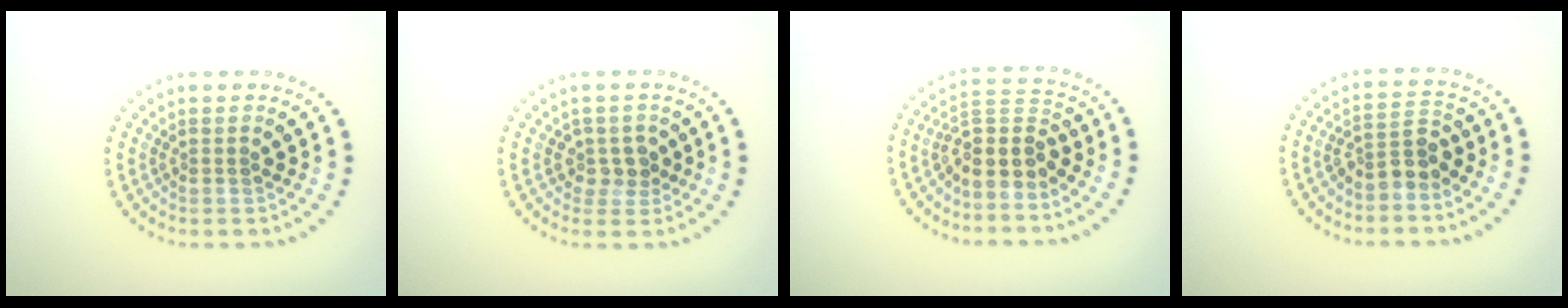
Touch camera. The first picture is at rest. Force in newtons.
{"total": 1.9, "press": 1.5, "slide": 1.1}
{"total": 3.9, "press": 3.1, "slide": 2.3}
{"total": 2.7, "press": 2.3, "slide": 1.3}